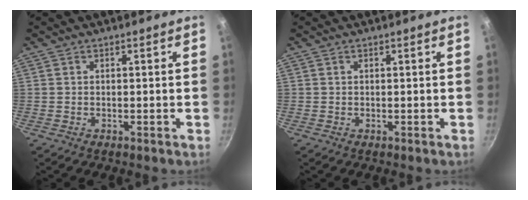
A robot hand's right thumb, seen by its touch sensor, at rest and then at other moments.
{"total": 0.0}